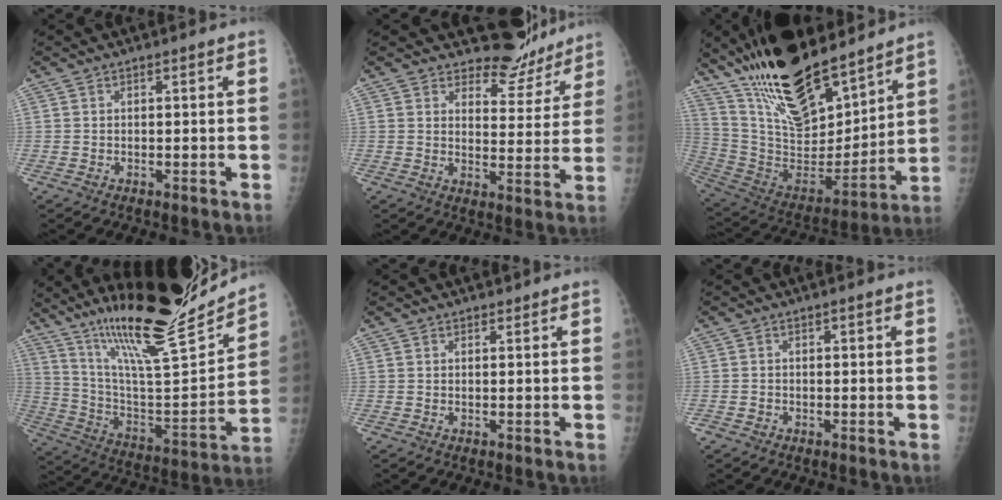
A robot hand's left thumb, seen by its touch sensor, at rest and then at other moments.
{"total": 8.9, "force": [8.2, 3.5, 0.3], "torque": [0.032, -0.081, 0.104]}
{"total": 27.1, "force": [19.7, 10.0, 15.7], "torque": [-0.246, -0.085, 0.348]}
{"total": 25.5, "force": [20.3, 3.6, 15.0], "torque": [-0.220, -0.099, 0.343]}
{"total": 0.0}
{"total": 1.5, "force": [-0.8, 1.2, 0.2], "torque": [0.005, 0.007, -0.017]}